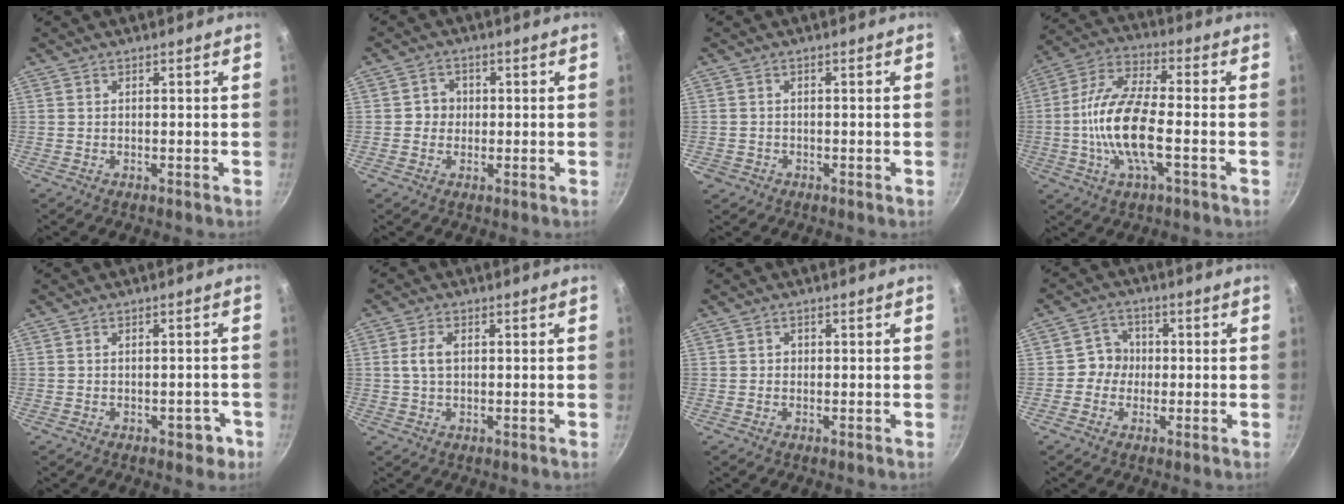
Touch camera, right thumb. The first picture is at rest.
{"total": 3.2, "force": [0.0, 3.0, 1.1], "torque": [0.004, 0.008, -0.005]}
{"total": 1.6, "force": [-0.8, 1.3, 0.2], "torque": [-0.001, 0.004, -0.017]}
{"total": 15.7, "force": [-2.8, 5.8, 14.3], "torque": [-0.299, 0.030, -0.057]}
{"total": 3.0, "force": [-1.6, 1.7, 2.0], "torque": [-0.007, 0.014, -0.016]}
{"total": 3.6, "force": [0.5, 2.0, 2.9], "torque": [-0.065, 0.005, 0.009]}
{"total": 0.8, "force": [0.0, 0.8, 0.3], "torque": [0.002, 0.003, -0.001]}
{"total": 5.0, "force": [-0.5, 4.6, 1.7], "torque": [0.004, 0.014, -0.019]}